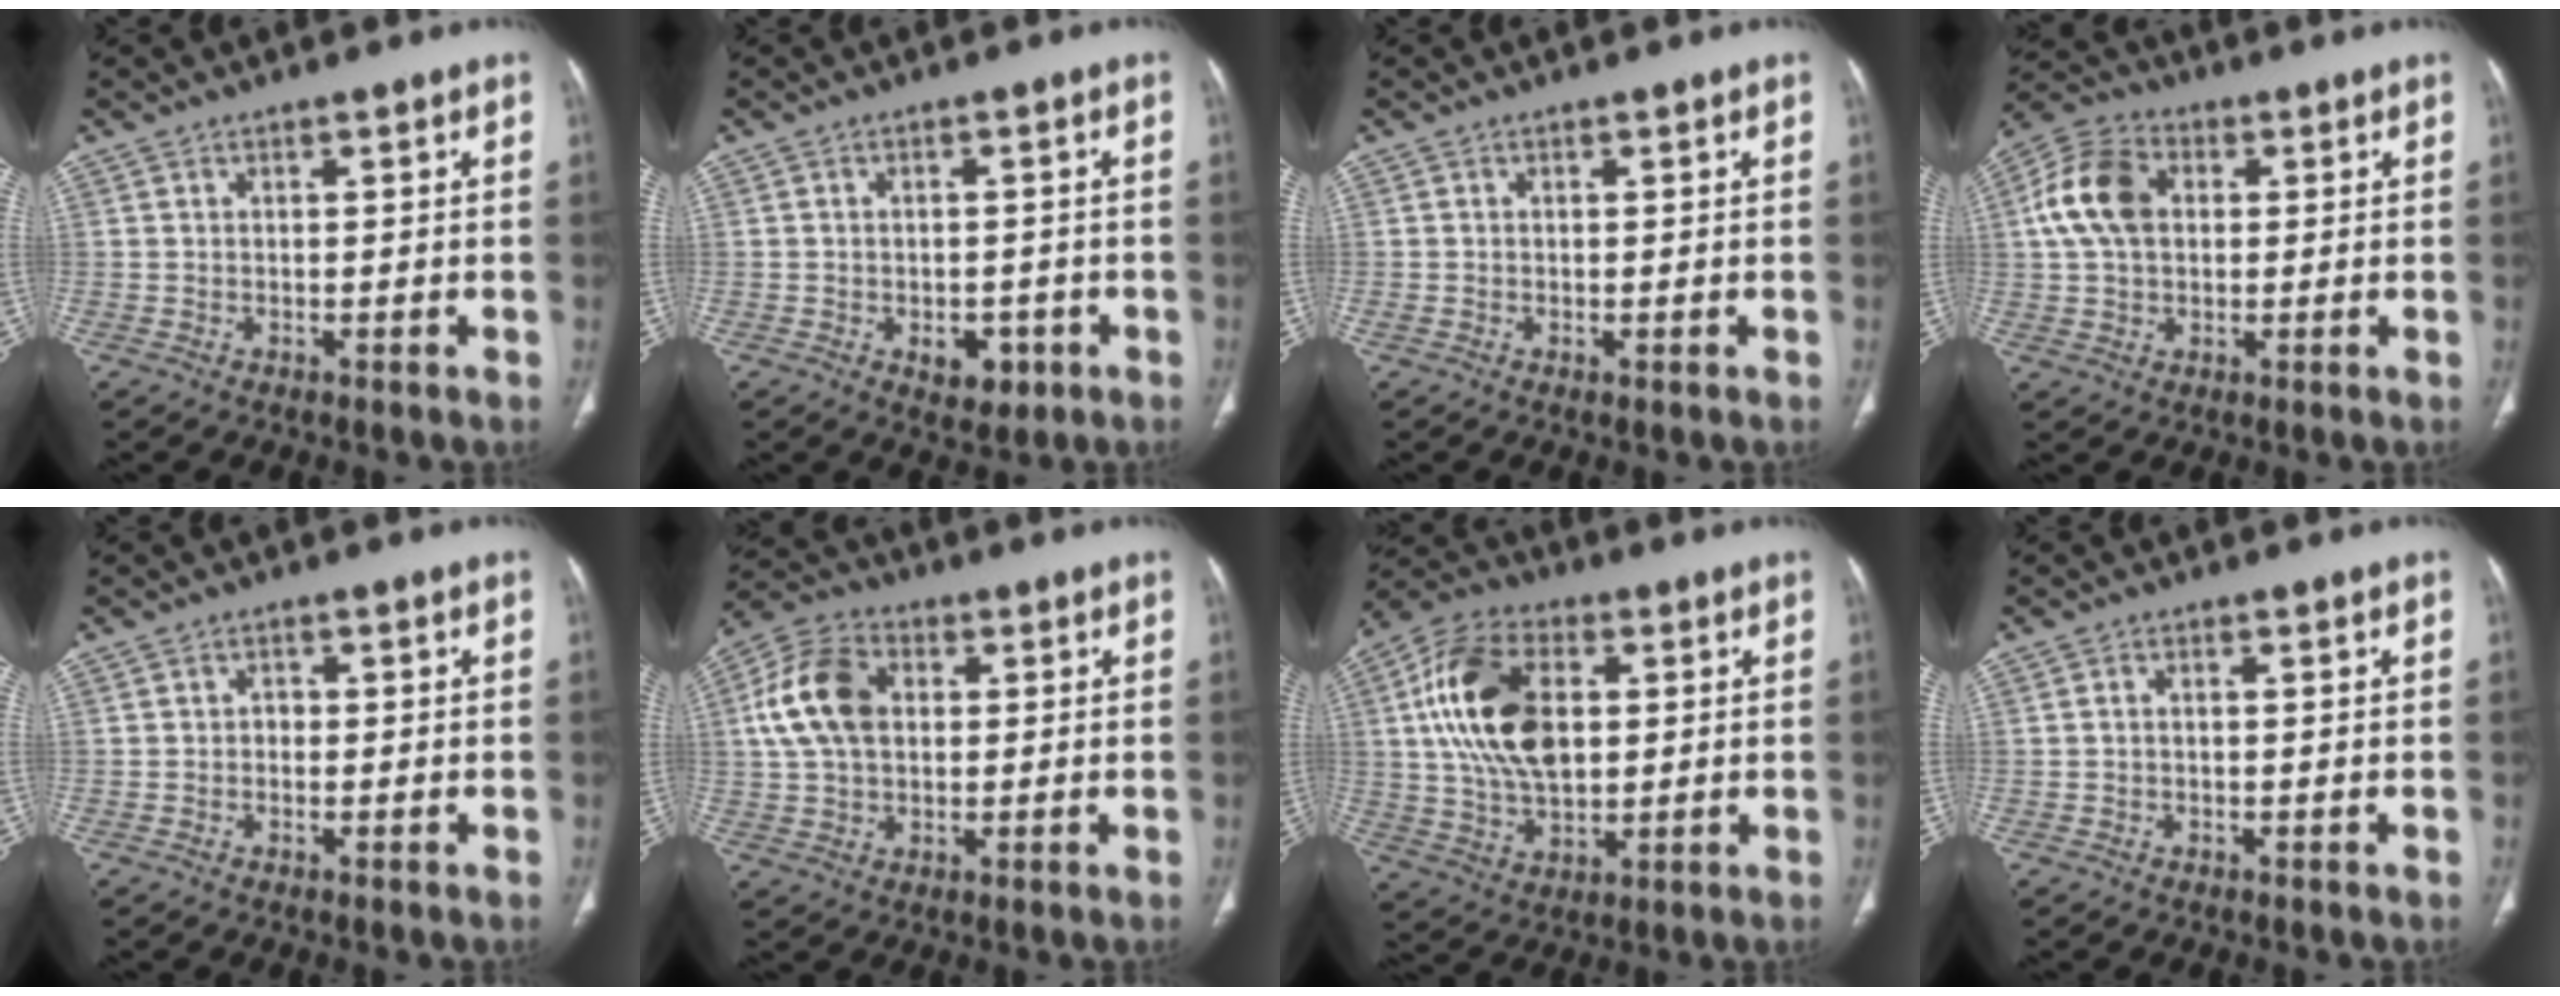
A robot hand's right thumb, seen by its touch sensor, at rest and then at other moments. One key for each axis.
{"total": 4.9, "fx": -1.9, "fy": 3.2, "fz": 3.2, "tx": -0.025, "ty": 0.006, "tz": -0.015}
{"total": 0.5, "fx": -0.1, "fy": 0.2, "fz": 0.5, "tx": -0.014, "ty": -0.004, "tz": -0.003}
{"total": 11.6, "fx": 1.9, "fy": 8.2, "fz": 7.9, "tx": -0.151, "ty": 0.022, "tz": 0.027}
{"total": 2.0, "fx": -0.3, "fy": 1.7, "fz": 1.0, "tx": -0.001, "ty": 0.008, "tz": -0.010}
{"total": 12.6, "fx": 2.0, "fy": 8.7, "fz": 8.8, "tx": -0.164, "ty": 0.020, "tz": 0.031}
{"total": 18.3, "fx": 3.2, "fy": 11.2, "fz": 14.2, "tx": -0.254, "ty": 0.007, "tz": 0.057}
{"total": 0.8, "fx": -0.1, "fy": 0.5, "fz": 0.7, "tx": -0.011, "ty": 0.002, "tz": -0.005}